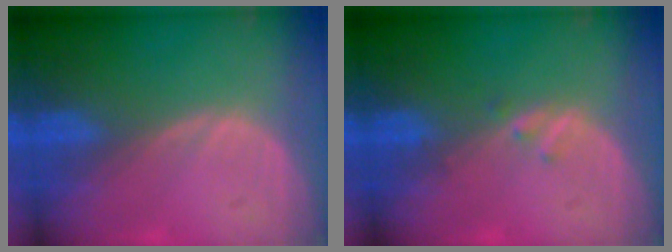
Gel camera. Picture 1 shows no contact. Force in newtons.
{"total": 1.1, "press": 1.1, "slide": 0.1}